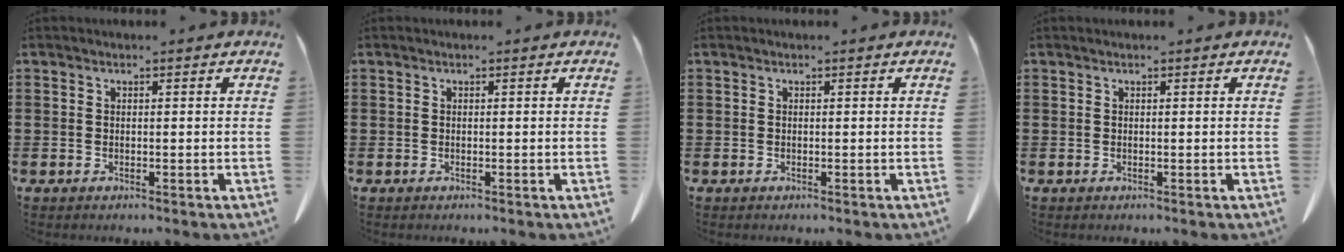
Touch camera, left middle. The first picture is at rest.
{"total": 0.0}
{"total": 0.0}
{"total": 0.0}